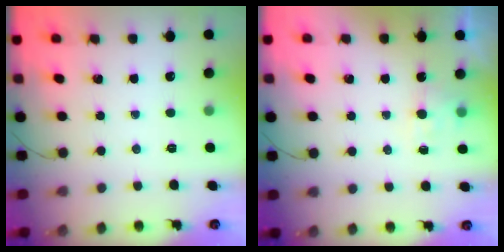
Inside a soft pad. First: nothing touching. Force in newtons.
{"total": 2.6, "press": 2.4, "slide": 1.1}